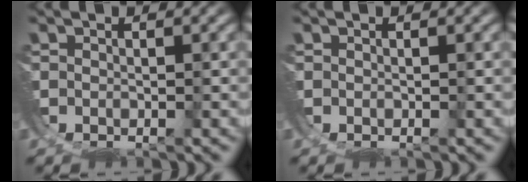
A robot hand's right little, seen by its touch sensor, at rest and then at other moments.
{"total": 0.0}